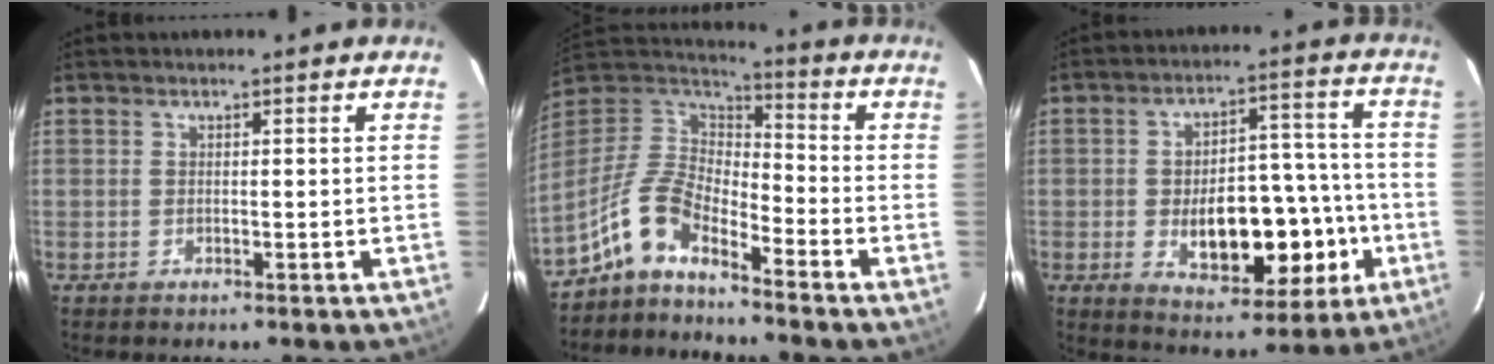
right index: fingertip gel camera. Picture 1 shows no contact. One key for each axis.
{"total": 9.1, "fx": -7.0, "fy": 2.8, "fz": 5.2, "tx": -0.126, "ty": 0.028, "tz": -0.140}
{"total": 14.8, "fx": -3.6, "fy": 7.0, "fz": 12.5, "tx": -0.179, "ty": 0.022, "tz": -0.041}